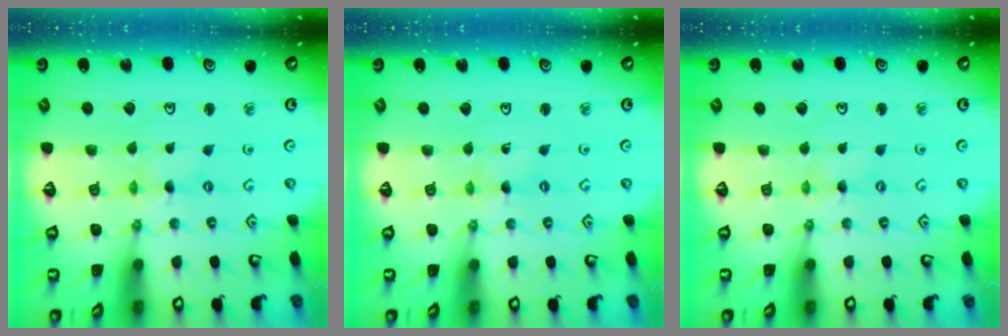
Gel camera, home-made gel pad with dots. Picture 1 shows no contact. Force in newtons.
{"total": 0.0}
{"total": 1.3, "press": 1.3, "slide": 0.3}